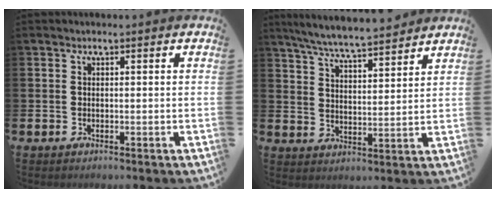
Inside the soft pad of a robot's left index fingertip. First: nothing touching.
{"total": 6.8, "force": [6.5, 0.2, 1.9], "torque": [-0.063, -0.039, 0.116]}